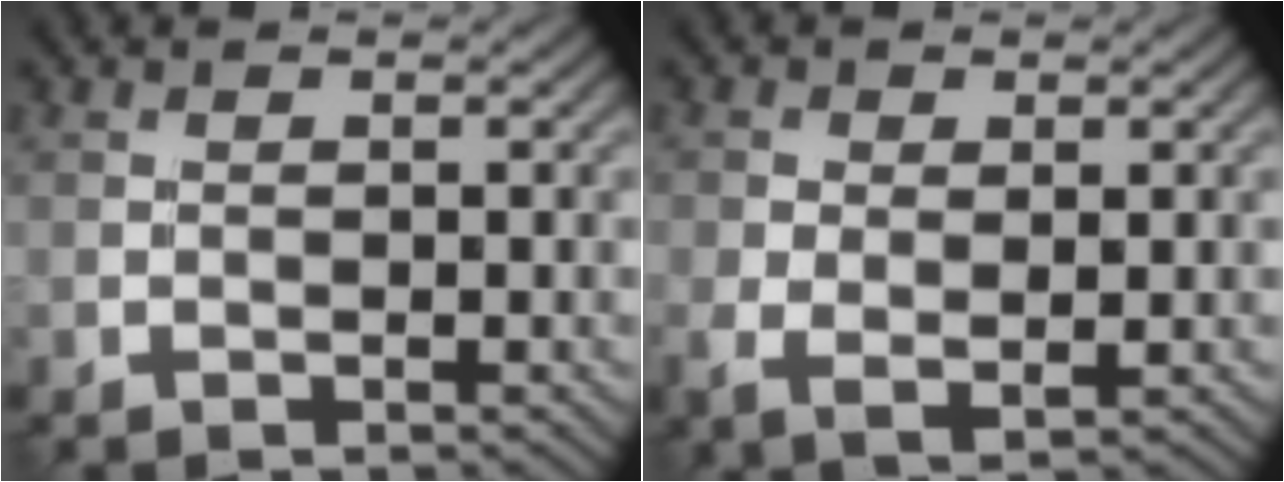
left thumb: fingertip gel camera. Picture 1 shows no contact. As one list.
[{"total": 3.9, "force": [-0.2, 2.3, 3.2], "torque": [-0.076, -0.009, -0.005]}]